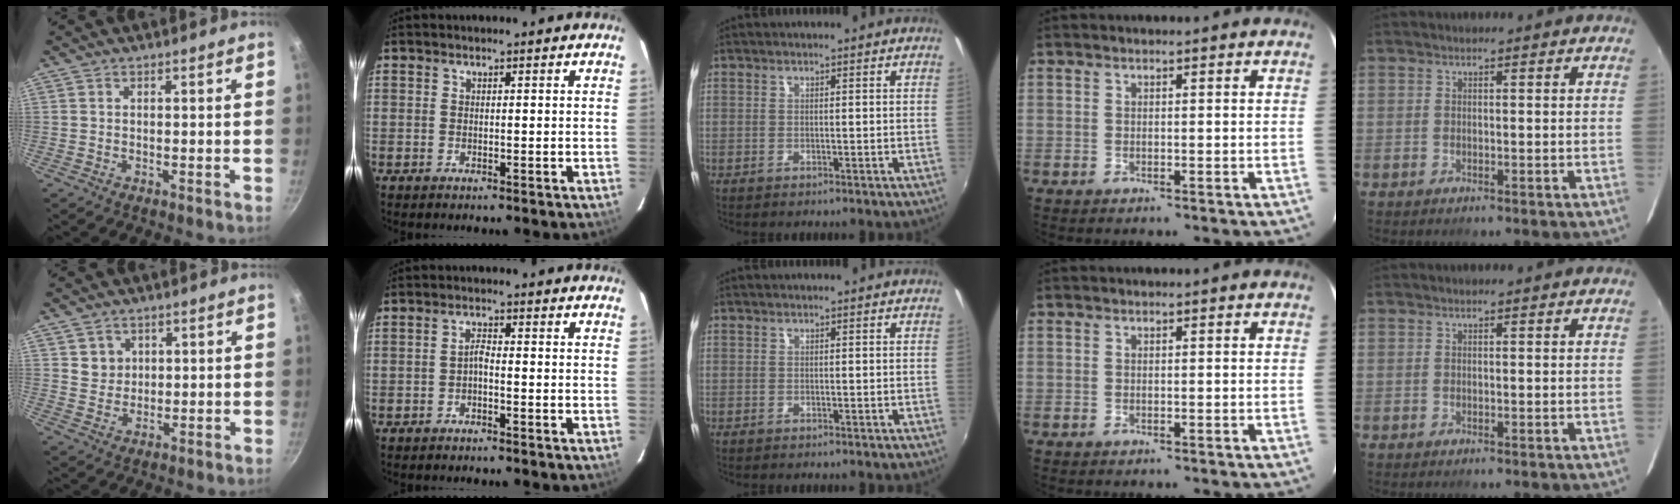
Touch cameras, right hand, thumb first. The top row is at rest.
{"thumb": {"total": 3.6, "force": [1.3, 3.3, 0.7], "torque": [0.009, 0.004, 0.027]}, "index": {"total": 1.4, "force": [-1.0, 0.2, 1.0], "torque": [-0.020, 0.006, -0.019]}}